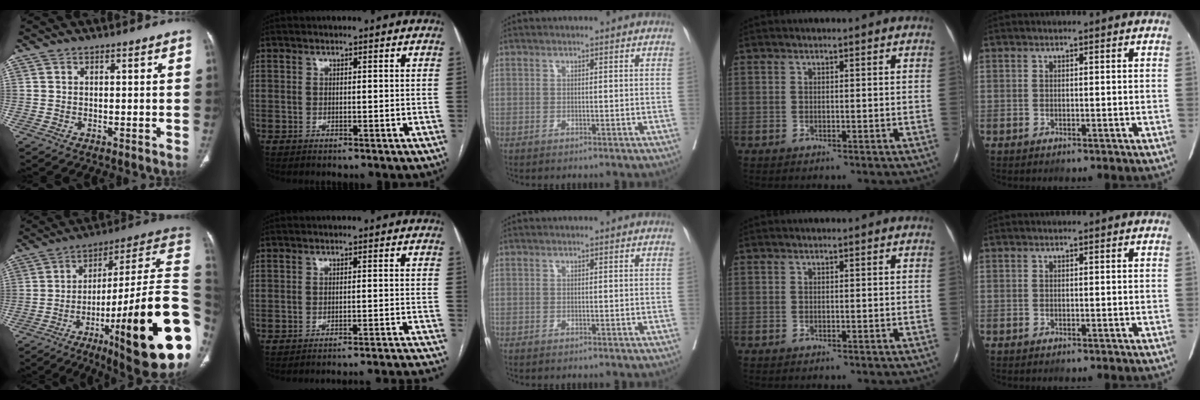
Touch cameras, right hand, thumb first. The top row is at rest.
{"thumb": {"total": 32.1, "force": [-9.0, 5.8, 30.3], "torque": [-0.370, 0.031, -0.137]}, "index": {"total": 19.2, "force": [-18.8, -0.5, 3.8], "torque": [-0.027, -0.002, -0.220]}}